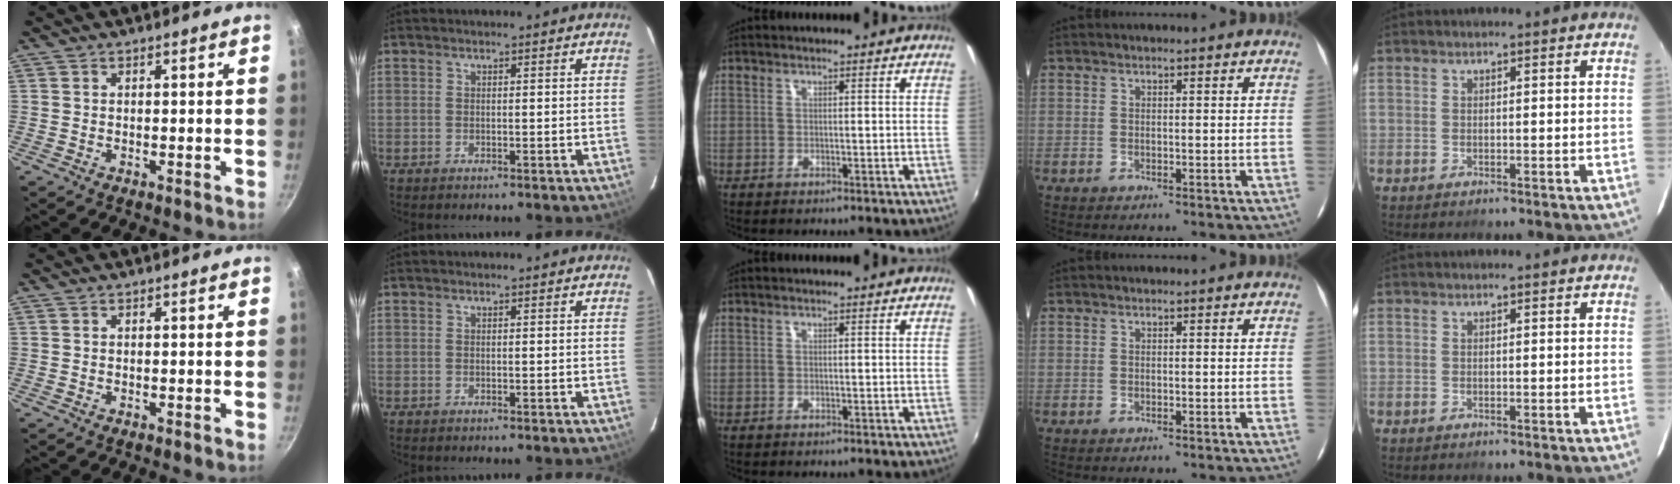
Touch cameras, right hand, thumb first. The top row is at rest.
{}